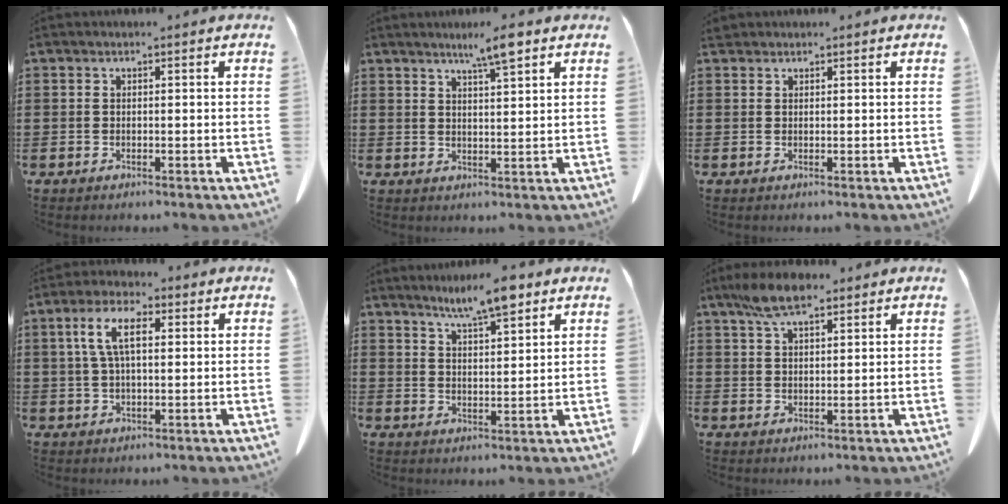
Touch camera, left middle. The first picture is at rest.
{"total": 5.6, "force": [4.2, 0.5, 3.8], "torque": [-0.073, -0.004, 0.070]}
{"total": 1.0, "force": [0.9, 0.3, 0.2], "torque": [-0.009, 0.001, 0.019]}
{"total": 6.7, "force": [1.9, 2.6, 5.8], "torque": [-0.120, 0.013, 0.031]}
{"total": 7.3, "force": [5.7, 1.2, 4.3], "torque": [-0.088, -0.010, 0.100]}
{"total": 6.9, "force": [4.8, 2.1, 4.4], "torque": [-0.097, 0.000, 0.089]}